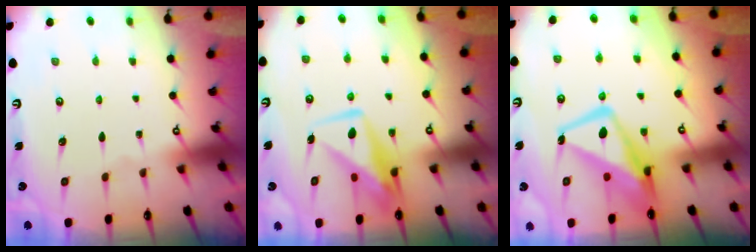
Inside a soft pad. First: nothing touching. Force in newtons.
{"total": 8.5, "press": 8.5, "slide": 0.8}
{"total": 12.0, "press": 11.9, "slide": 1.4}